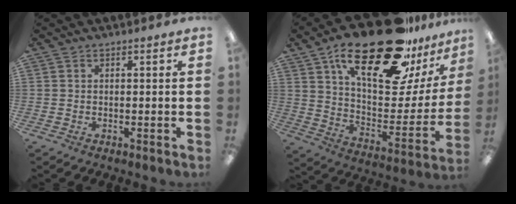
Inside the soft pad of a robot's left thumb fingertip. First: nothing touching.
{"total": 30.5, "force": [20.3, 11.1, 19.9], "torque": [-0.301, -0.120, 0.337]}